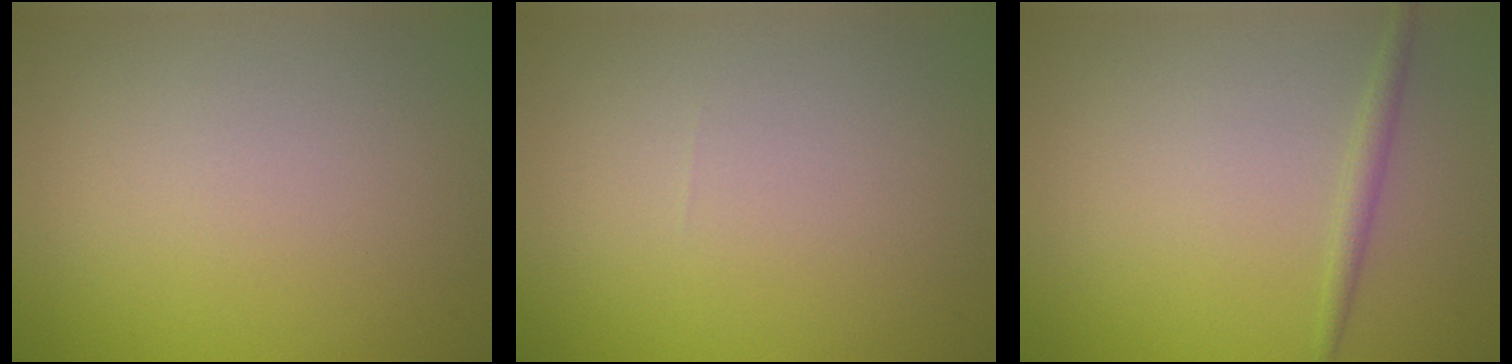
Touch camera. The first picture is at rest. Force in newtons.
{"total": 0.0}
{"total": 1.3, "press": 1.3, "slide": 0.1}